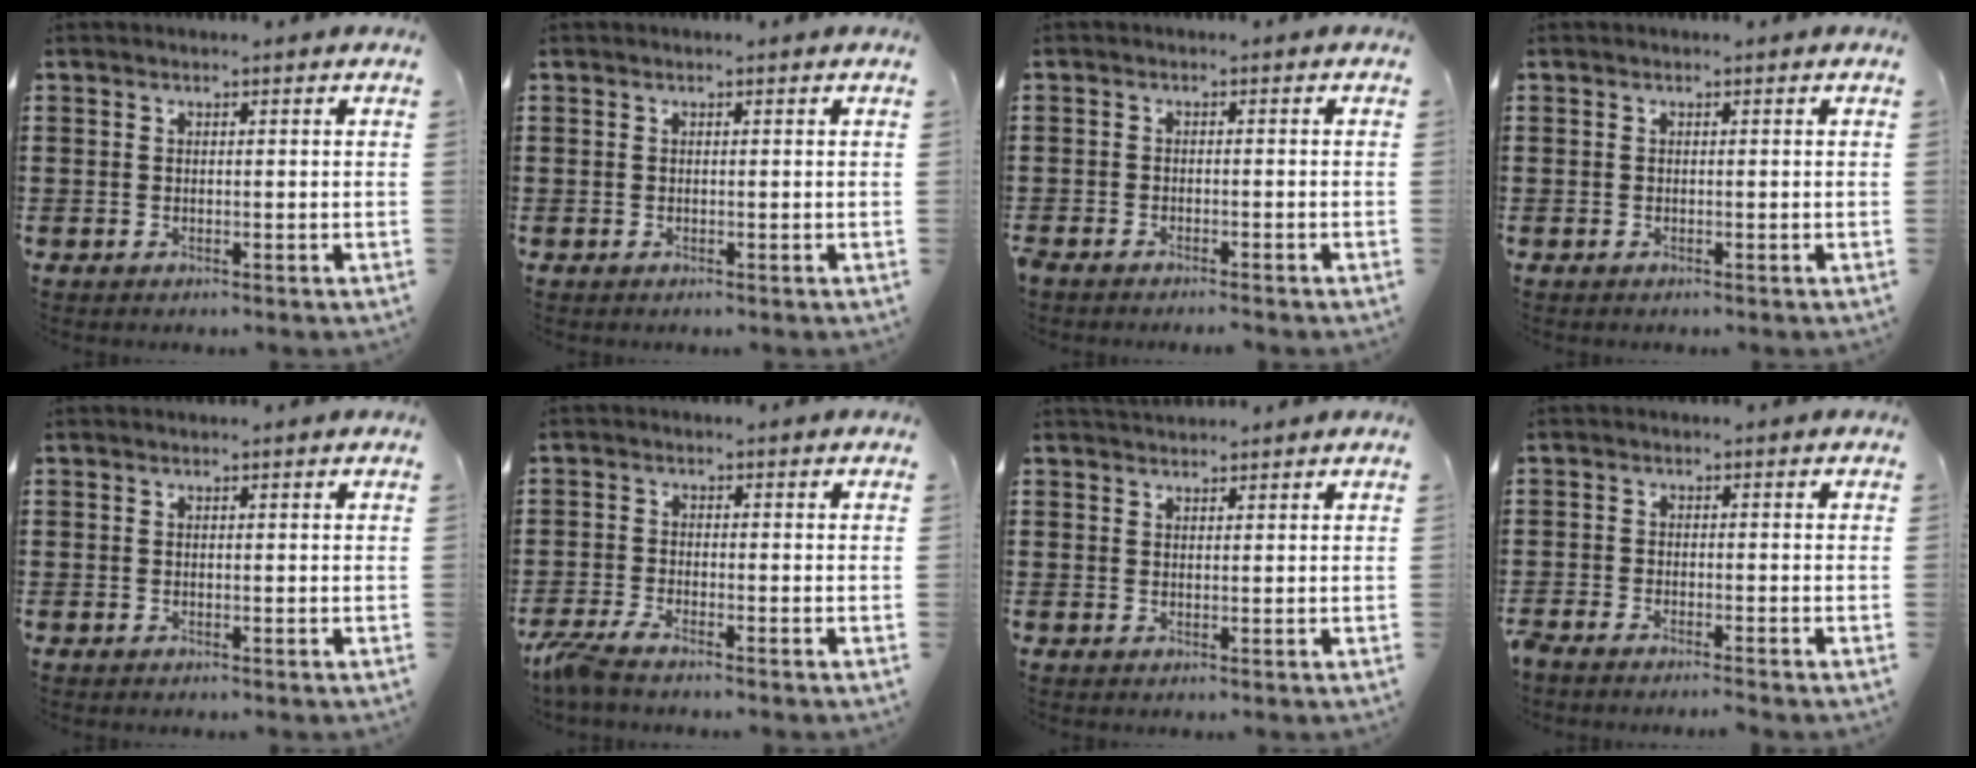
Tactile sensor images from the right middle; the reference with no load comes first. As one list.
[{"total": 0.0}, {"total": 1.4, "force": [-1.4, 0.0, 0.3], "torque": [-0.008, 0.002, -0.027]}, {"total": 0.0}, {"total": 0.0}, {"total": 3.1, "force": [-2.6, 0.1, 1.8], "torque": [-0.059, -0.011, -0.058]}, {"total": 1.6, "force": [1.5, 0.5, 0.1], "torque": [-0.006, 0.003, 0.029]}, {"total": 2.0, "force": [-1.9, -0.1, 0.6], "torque": [-0.018, -0.003, -0.041]}]